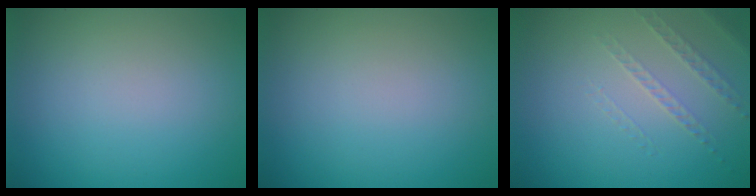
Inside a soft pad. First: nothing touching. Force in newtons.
{"total": 0.0}
{"total": 1.3, "press": 0.9, "slide": 0.9}